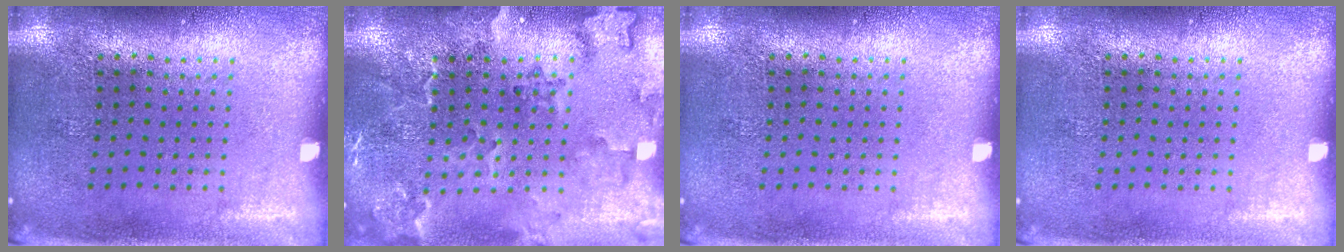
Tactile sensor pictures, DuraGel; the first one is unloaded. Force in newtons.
{"total": 2.3, "press": 2.2, "slide": 0.8}
{"total": 0.0}
{"total": 0.0}